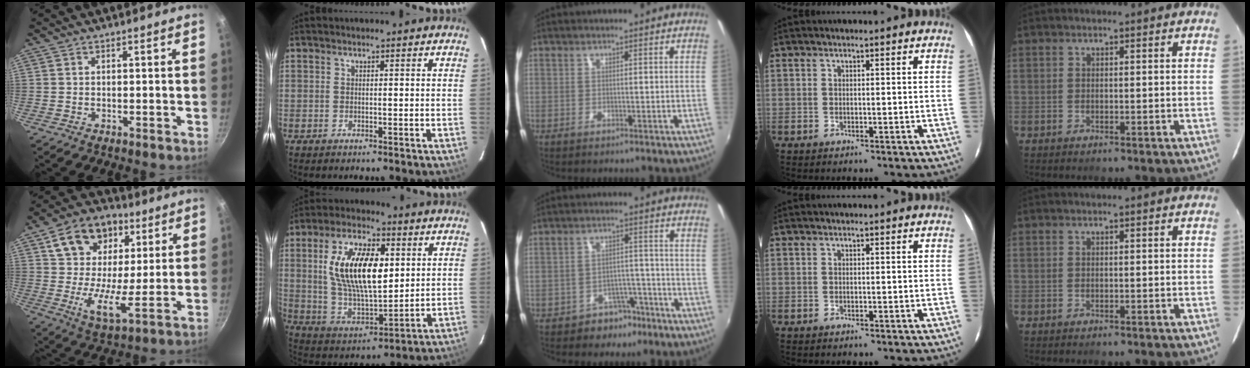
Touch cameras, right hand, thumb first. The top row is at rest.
{"thumb": {"total": 16.4, "force": [6.7, 11.0, 10.1], "torque": [-0.148, -0.019, 0.104]}, "index": {"total": 17.9, "force": [4.1, 8.2, 15.4], "torque": [-0.289, 0.009, 0.086]}, "middle": {"total": 5.3, "force": [-3.7, 3.7, 1.2], "torque": [-0.022, 0.026, -0.044]}}